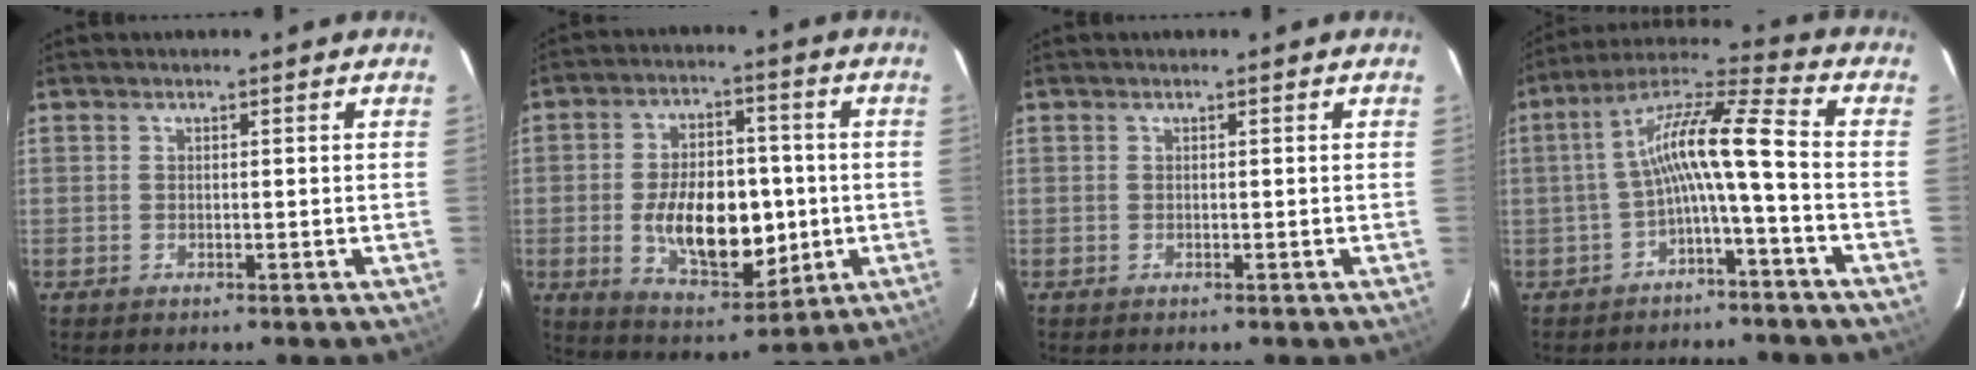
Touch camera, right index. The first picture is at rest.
{"total": 16.0, "force": [-2.0, 9.3, 12.9], "torque": [-0.228, 0.003, -0.010]}
{"total": 0.0}
{"total": 10.4, "force": [-2.5, 0.6, 10.1], "torque": [-0.206, 0.024, -0.048]}